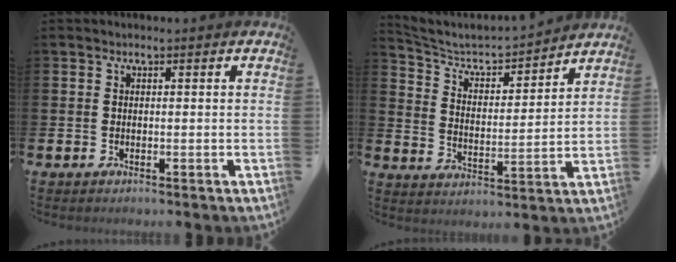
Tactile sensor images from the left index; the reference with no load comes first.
{"total": 4.7, "force": [4.3, 1.3, 1.3], "torque": [-0.056, -0.039, 0.066]}